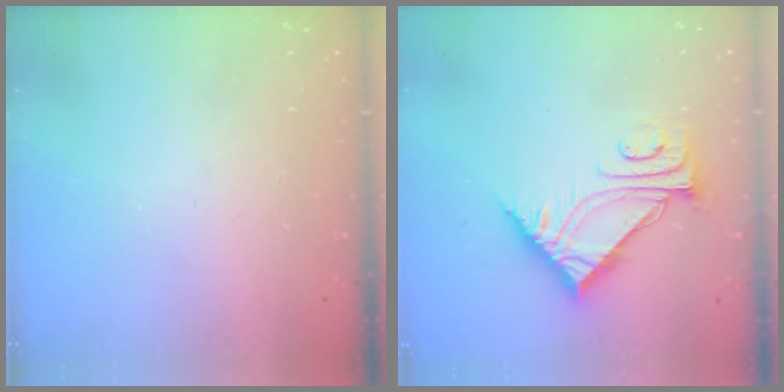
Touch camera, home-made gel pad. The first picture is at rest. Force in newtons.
{"total": 7.7, "press": 7.7, "slide": 0.4}